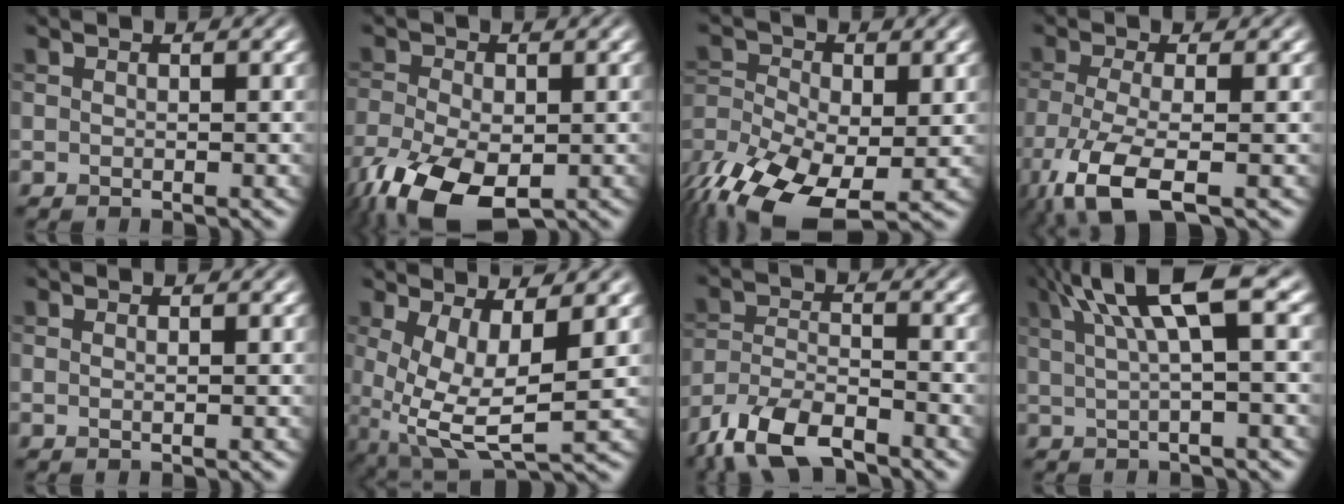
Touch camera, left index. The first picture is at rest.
{"total": 9.7, "force": [-4.9, 4.9, 6.7], "torque": [-0.150, -0.045, -0.083]}
{"total": 10.7, "force": [-5.5, 5.5, 7.3], "torque": [-0.135, -0.019, -0.104]}
{"total": 6.8, "force": [-3.7, 2.0, 5.4], "torque": [-0.120, -0.015, -0.077]}
{"total": 0.6, "force": [0.3, 0.2, 0.5], "torque": [-0.002, 0.001, 0.004]}
{"total": 7.6, "force": [0.0, 3.0, 7.0], "torque": [-0.146, -0.013, 0.006]}
{"total": 7.4, "force": [-5.7, 2.5, 4.0], "torque": [-0.075, -0.006, -0.117]}
{"total": 7.5, "force": [3.0, 1.7, 6.6], "torque": [-0.101, 0.021, 0.051]}